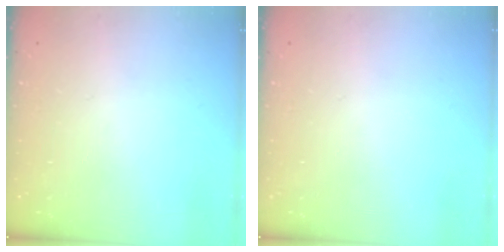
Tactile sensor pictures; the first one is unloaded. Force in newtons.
{"total": 0.0}